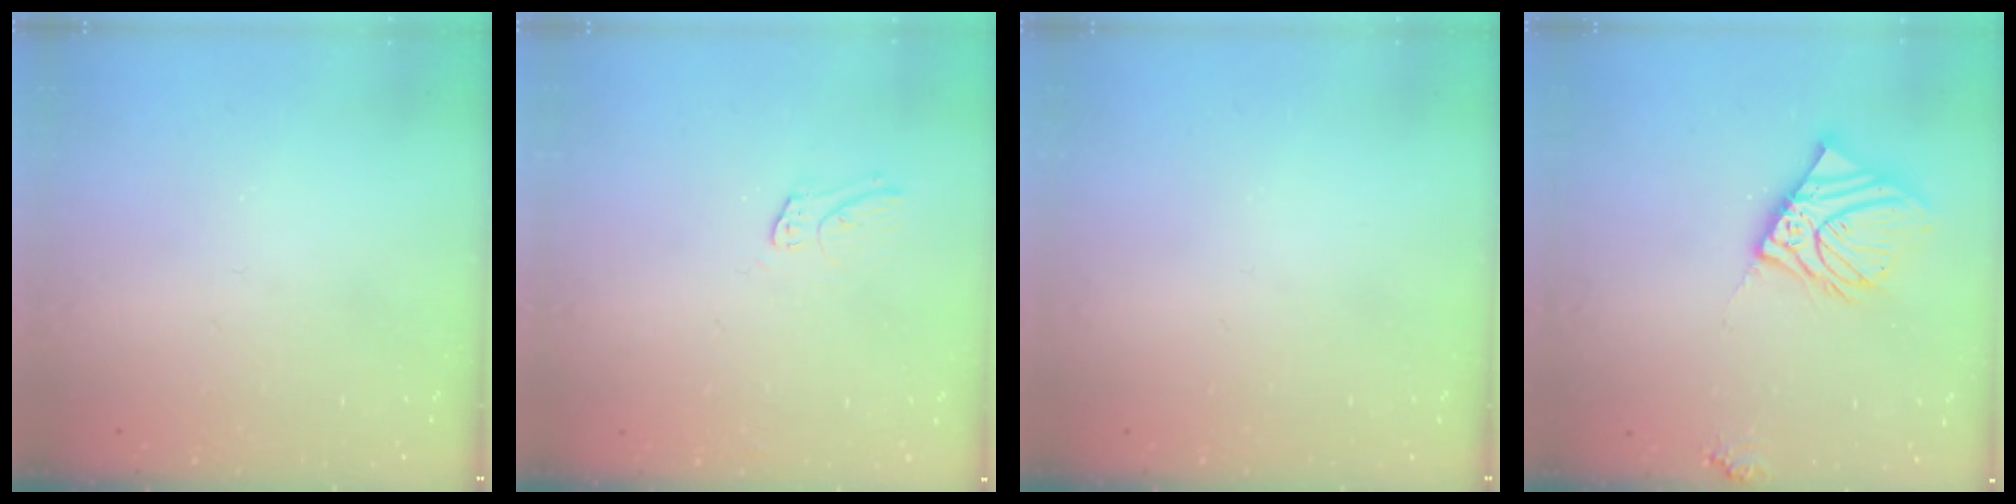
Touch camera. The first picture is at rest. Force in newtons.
{"total": 6.8, "press": 6.8, "slide": 0.4}
{"total": 0.0}
{"total": 12.2, "press": 12.0, "slide": 2.1}